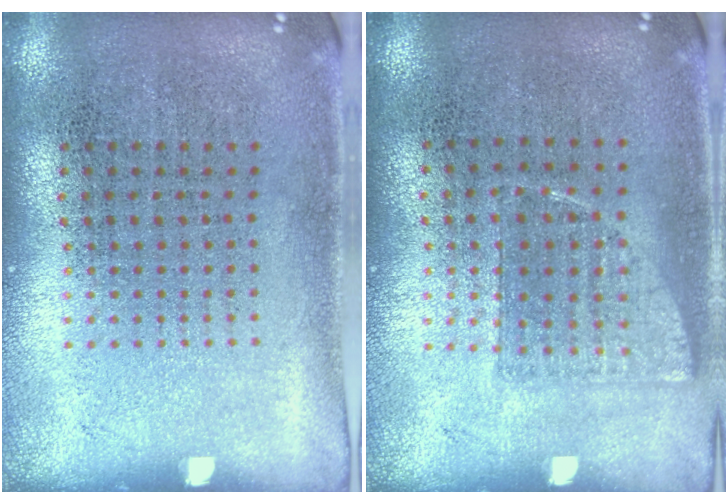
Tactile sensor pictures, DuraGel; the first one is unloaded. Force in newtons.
{"total": 0.7, "press": 0.7, "slide": 0.3}